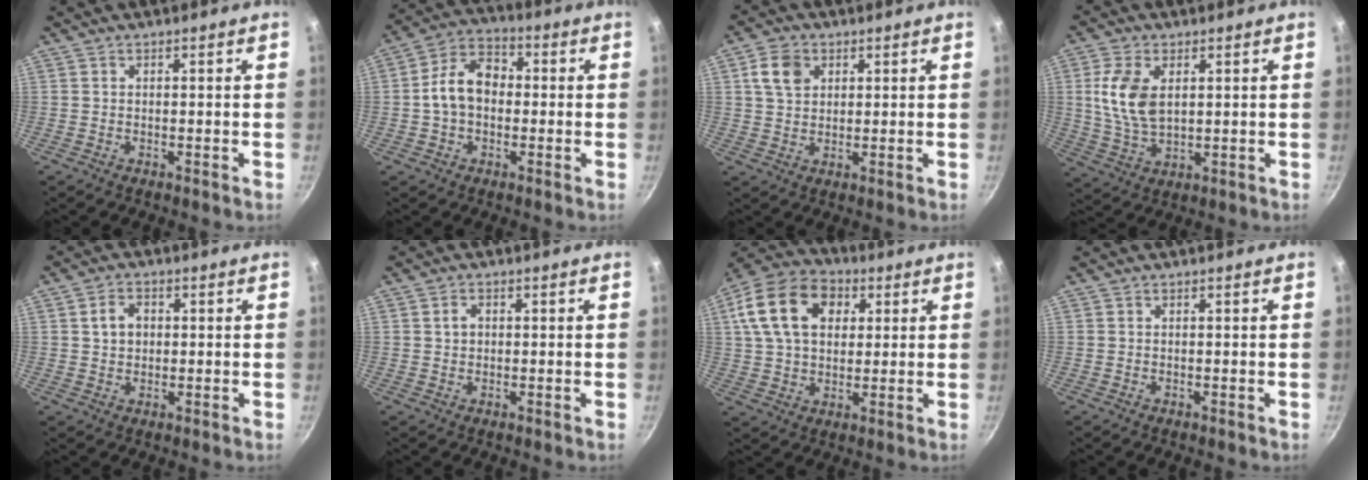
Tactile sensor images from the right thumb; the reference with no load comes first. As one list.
[{"total": 10.2, "force": [-0.3, 7.3, 7.1], "torque": [-0.097, 0.033, -0.021]}, {"total": 6.5, "force": [2.4, 4.8, 3.6], "torque": [-0.050, 0.002, 0.042]}, {"total": 10.0, "force": [2.2, 5.8, 7.8], "torque": [-0.154, -0.012, 0.046]}, {"total": 4.4, "force": [0.8, 3.4, 2.6], "torque": [-0.030, 0.007, 0.012]}, {"total": 2.2, "force": [0.5, 1.7, 1.3], "torque": [-0.015, 0.006, 0.007]}, {"total": 17.6, "force": [5.3, 12.3, 11.5], "torque": [-0.190, 0.015, 0.079]}, {"total": 0.0}]